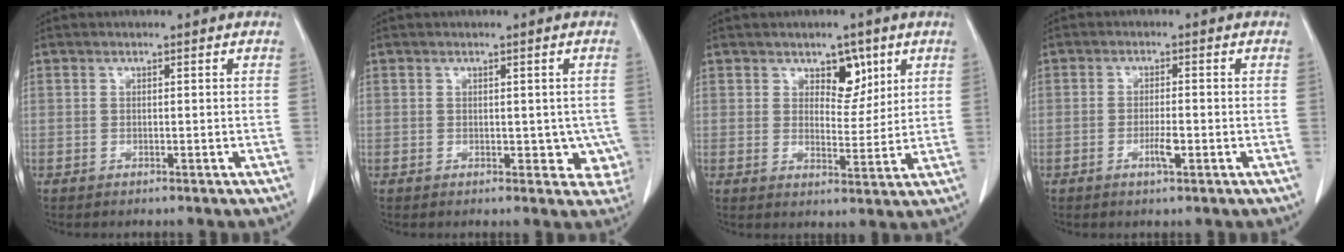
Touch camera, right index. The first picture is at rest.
{"total": 4.1, "force": [-0.3, 2.8, 2.9], "torque": [-0.012, 0.005, 0.000]}
{"total": 5.1, "force": [2.9, 2.9, 3.1], "torque": [-0.034, -0.001, 0.044]}
{"total": 2.9, "force": [-1.2, 0.4, 2.6], "torque": [-0.047, 0.000, -0.019]}